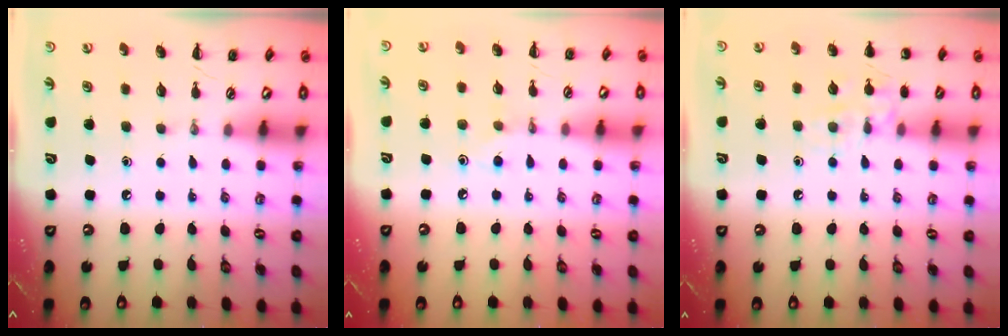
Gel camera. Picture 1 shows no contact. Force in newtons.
{"total": 3.9, "press": 3.8, "slide": 1.1}
{"total": 9.9, "press": 9.8, "slide": 1.6}